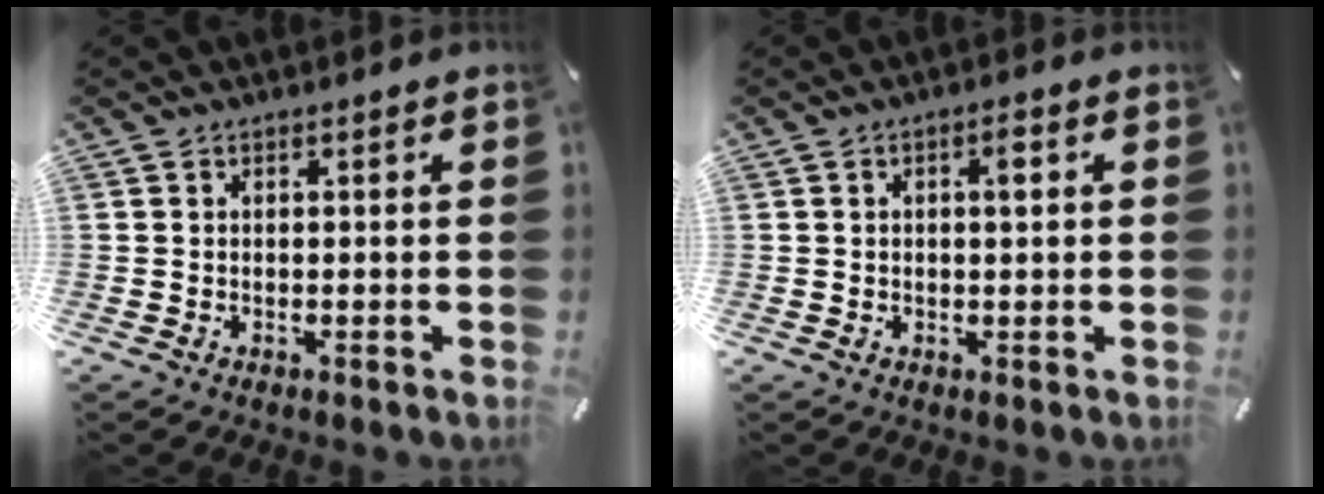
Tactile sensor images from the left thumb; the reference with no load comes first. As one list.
[{"total": 2.6, "force": [0.7, 0.9, 2.4], "torque": [-0.041, 0.004, 0.007]}]